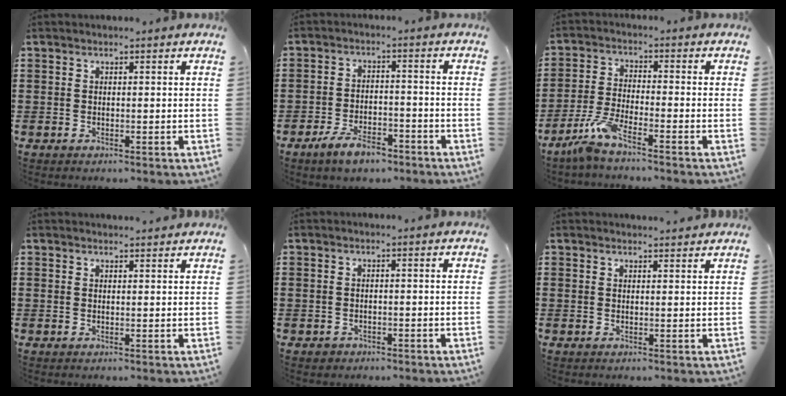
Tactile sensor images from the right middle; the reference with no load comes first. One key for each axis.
{"total": 5.3, "fx": -4.2, "fy": 1.8, "fz": 2.7, "tx": -0.055, "ty": 0.005, "tz": -0.080}
{"total": 5.4, "fx": -4.2, "fy": 0.3, "fz": 3.4, "tx": -0.091, "ty": -0.017, "tz": -0.085}
{"total": 0.9, "fx": 0.9, "fy": 0.1, "fz": 0.2, "tx": 0.003, "ty": -0.004, "tz": 0.015}
{"total": 0.9, "fx": -0.7, "fy": 0.5, "fz": 0.0, "tx": -0.002, "ty": 0.001, "tz": -0.017}
{"total": 1.2, "fx": 1.2, "fy": 0.0, "fz": 0.2, "tx": 0.002, "ty": -0.003, "tz": 0.021}